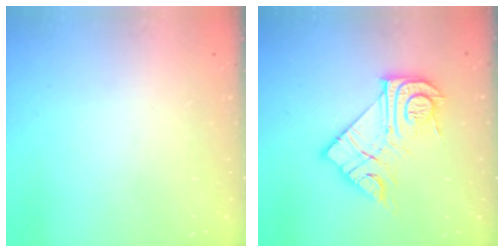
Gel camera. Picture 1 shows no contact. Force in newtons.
{"total": 16.9, "press": 16.9, "slide": 1.5}